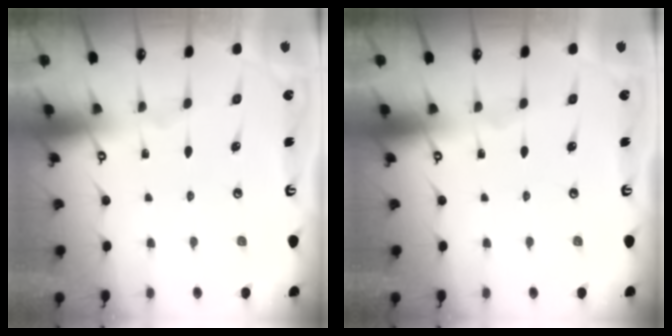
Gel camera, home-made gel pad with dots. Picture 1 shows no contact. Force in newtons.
{"total": 0.0}